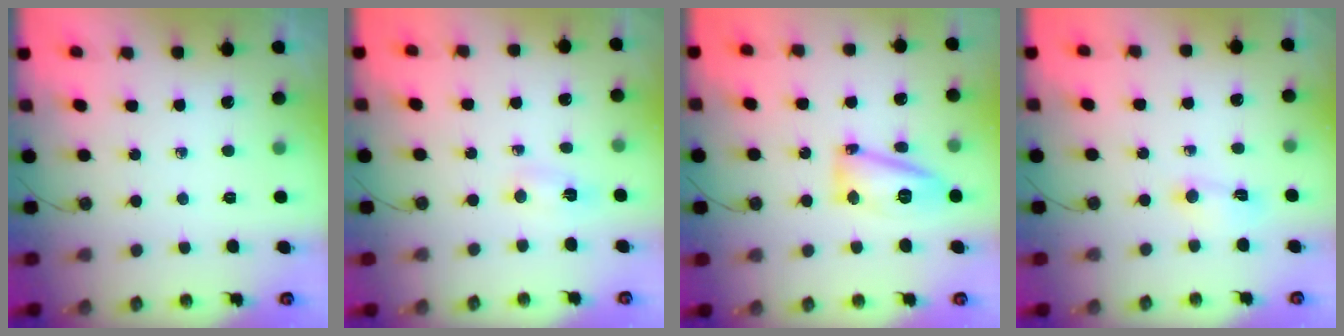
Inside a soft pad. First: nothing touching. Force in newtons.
{"total": 2.6, "press": 1.3, "slide": 2.2}
{"total": 14.2, "press": 14.1, "slide": 1.4}
{"total": 5.0, "press": 5.0, "slide": 0.5}